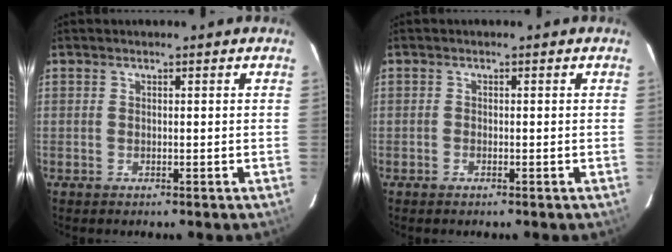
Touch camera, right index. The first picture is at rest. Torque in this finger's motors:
{"motor_torque": [0.10, 0.03, 0.01, 0.00]}